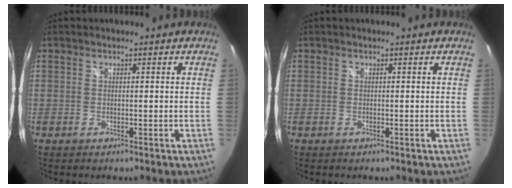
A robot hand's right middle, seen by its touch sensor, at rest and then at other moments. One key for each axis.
{"total": 0.0}